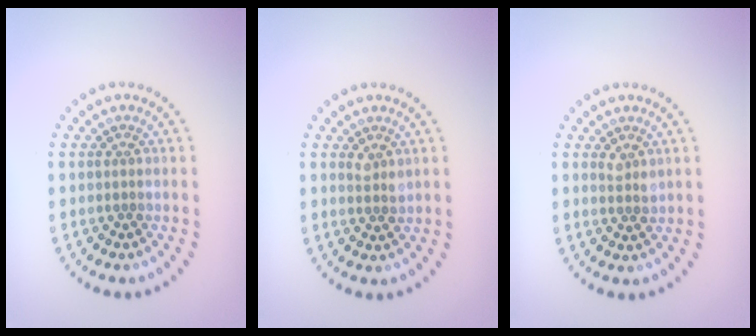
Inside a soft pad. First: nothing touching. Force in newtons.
{"total": 1.2, "press": 1.1, "slide": 0.4}
{"total": 1.2, "press": 1.1, "slide": 0.4}